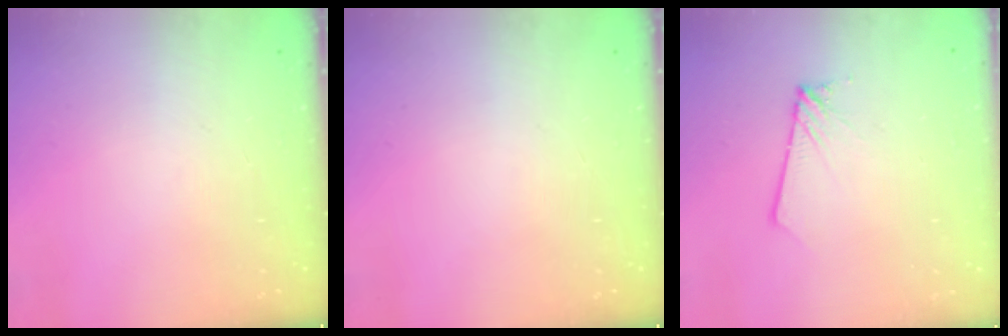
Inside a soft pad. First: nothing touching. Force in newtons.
{"total": 0.0}
{"total": 1.8, "press": 1.8, "slide": 0.2}